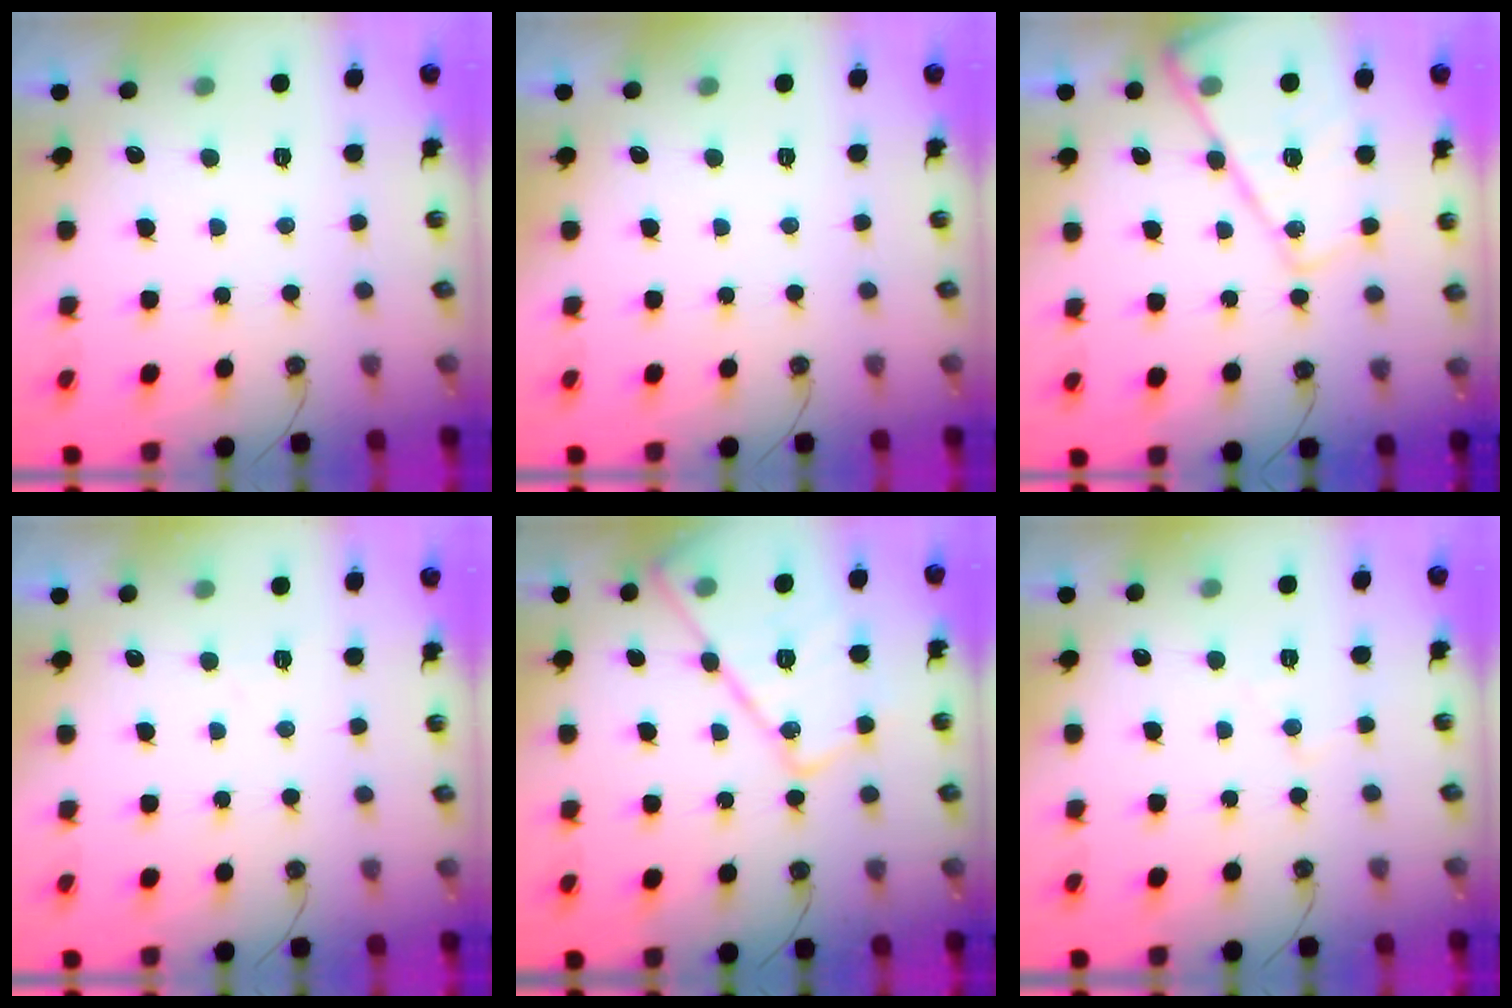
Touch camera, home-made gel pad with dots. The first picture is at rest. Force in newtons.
{"total": 0.0}
{"total": 19.4, "press": 19.3, "slide": 1.6}
{"total": 3.4, "press": 3.4, "slide": 0.6}
{"total": 18.1, "press": 18.1, "slide": 1.4}
{"total": 5.2, "press": 5.1, "slide": 0.8}